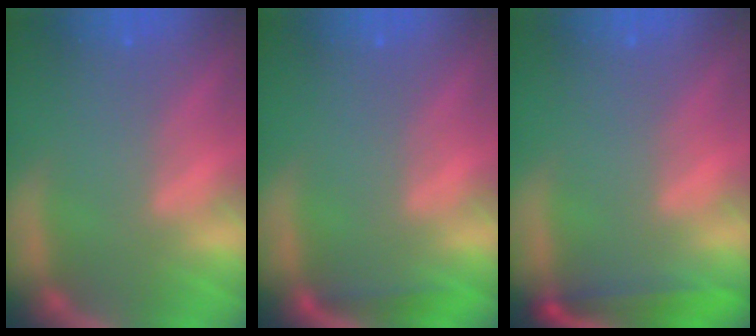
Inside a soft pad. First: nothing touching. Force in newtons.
{"total": 1.4}
{"total": 4.0}